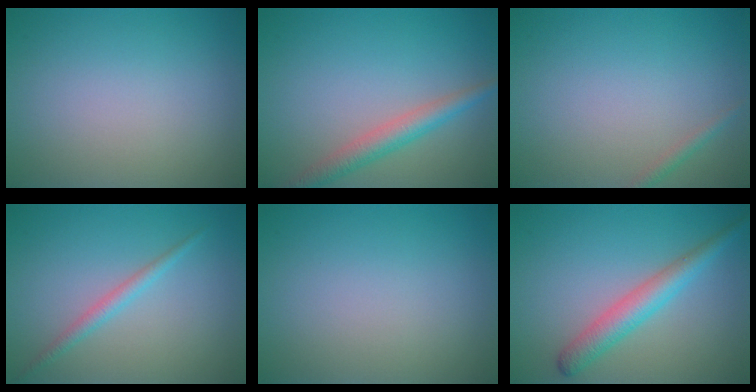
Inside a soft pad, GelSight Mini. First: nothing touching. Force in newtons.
{"total": 3.0, "press": 3.0, "slide": 0.1}
{"total": 0.9, "press": 0.9, "slide": 0.0}
{"total": 1.6, "press": 1.6, "slide": 0.1}
{"total": 0.0}
{"total": 3.6, "press": 3.6, "slide": 0.1}